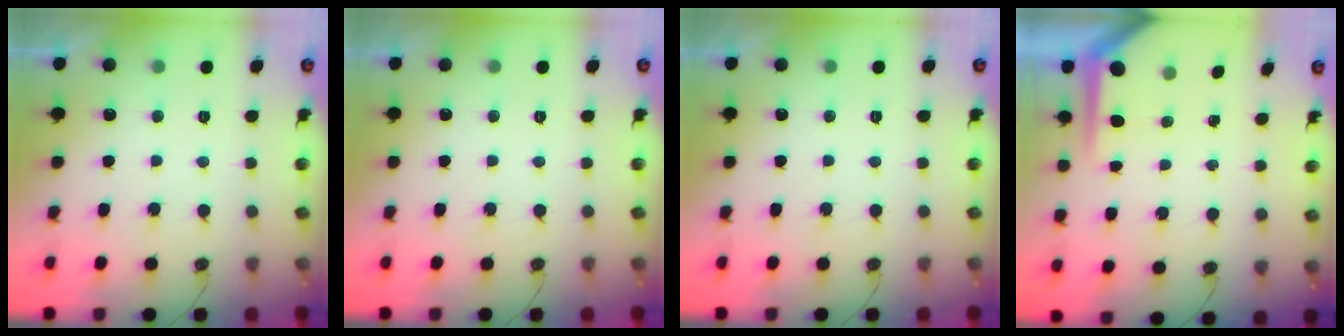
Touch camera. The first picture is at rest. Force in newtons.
{"total": 0.0}
{"total": 0.0}
{"total": 5.6, "press": 5.6, "slide": 0.4}